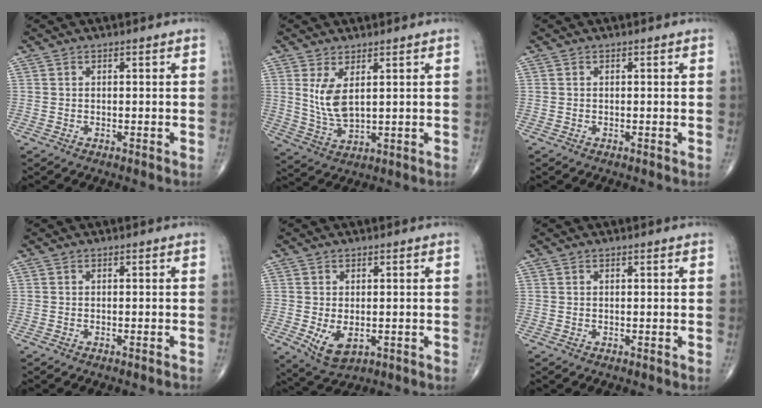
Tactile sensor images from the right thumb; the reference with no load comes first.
{"total": 6.5, "force": [2.0, 2.8, 5.6], "torque": [-0.111, -0.020, 0.053]}
{"total": 0.0}
{"total": 1.0, "force": [-0.9, 0.0, 0.5], "torque": [-0.014, 0.007, -0.010]}
{"total": 5.7, "force": [-1.1, 3.4, 4.5], "torque": [-0.073, -0.011, -0.006]}
{"total": 0.0}